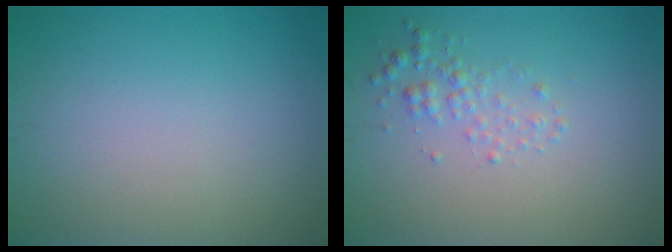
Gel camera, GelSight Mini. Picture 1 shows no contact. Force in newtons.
{"total": 1.7, "press": 1.7, "slide": 0.0}